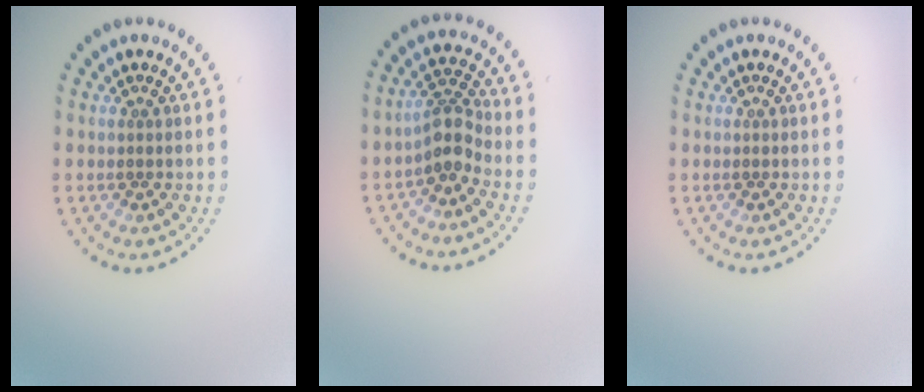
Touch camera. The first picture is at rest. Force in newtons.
{"total": 2.7, "press": 2.1, "slide": 1.7}
{"total": 0.0}